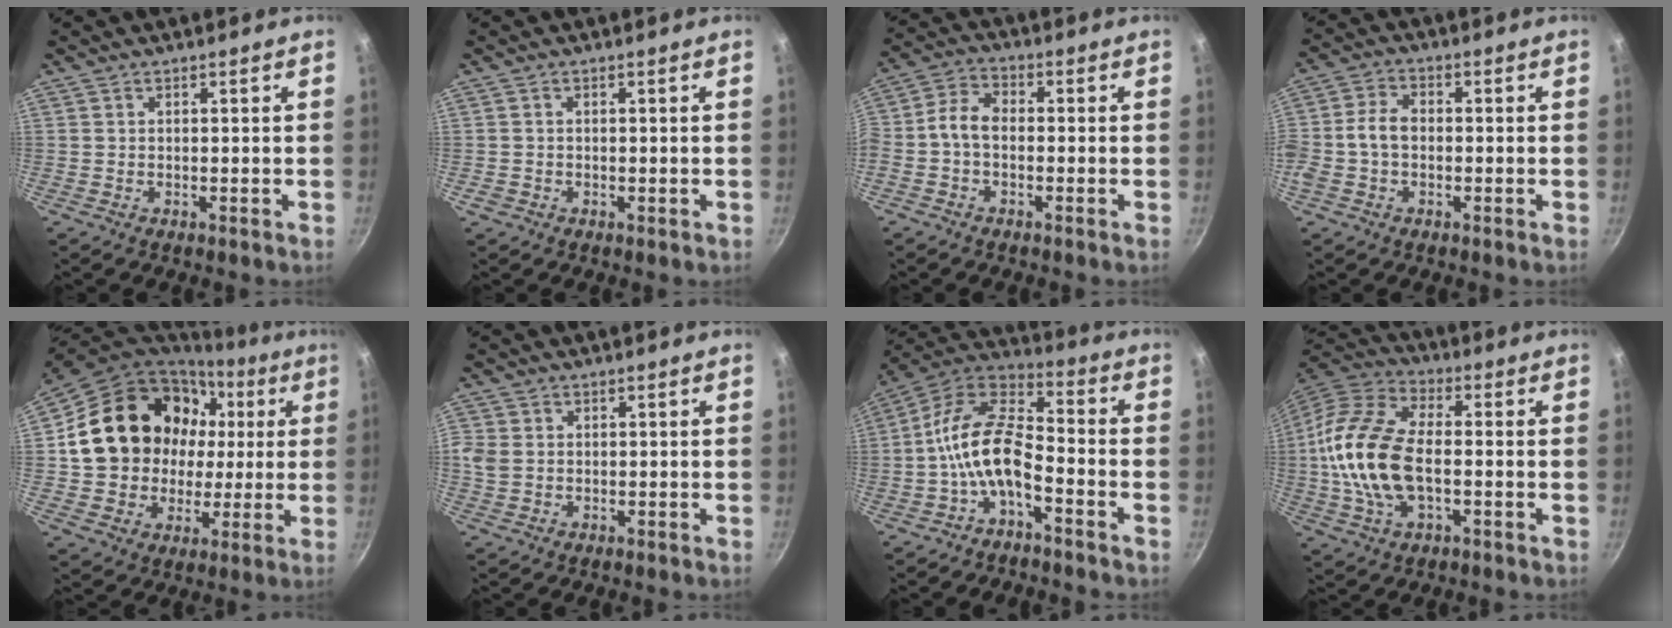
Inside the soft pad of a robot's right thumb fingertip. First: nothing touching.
{"total": 1.3, "force": [-0.5, 1.1, 0.5], "torque": [-0.008, 0.002, -0.008]}
{"total": 5.8, "force": [-1.2, 3.7, 4.2], "torque": [-0.083, 0.030, -0.038]}
{"total": 6.5, "force": [-0.8, 4.5, 4.6], "torque": [-0.089, 0.025, -0.028]}
{"total": 22.4, "force": [3.9, 18.8, 11.6], "torque": [-0.190, 0.037, 0.082]}
{"total": 4.4, "force": [0.3, 3.7, 2.4], "torque": [-0.047, 0.000, 0.002]}
{"total": 12.9, "force": [-4.5, 6.5, 10.2], "torque": [-0.189, 0.061, -0.102]}
{"total": 18.4, "force": [-1.4, 10.2, 15.3], "torque": [-0.300, 0.032, -0.039]}